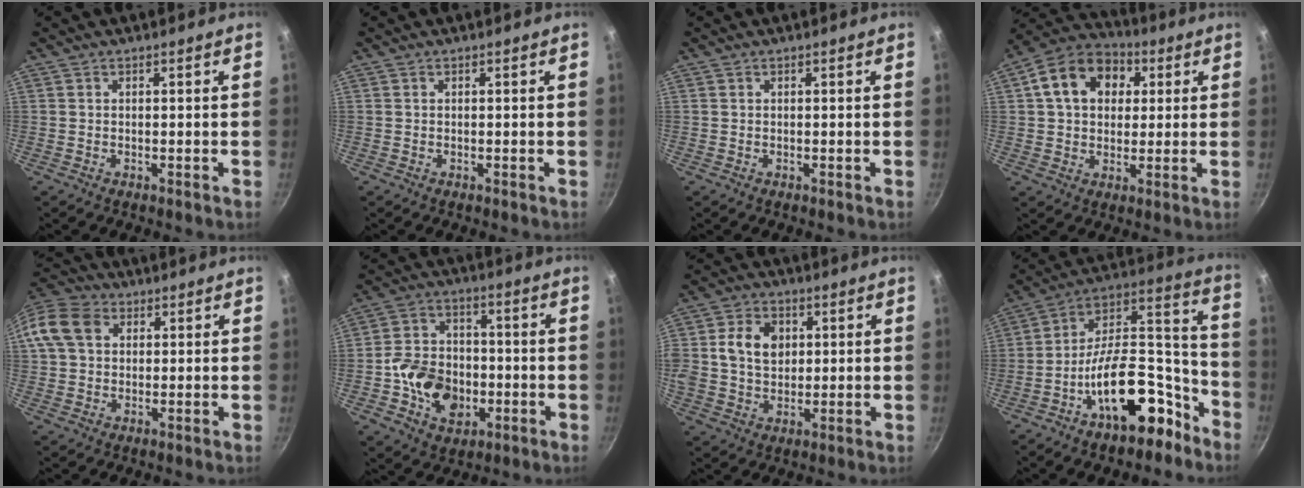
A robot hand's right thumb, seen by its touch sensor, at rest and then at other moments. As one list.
[{"total": 0.0}, {"total": 0.0}, {"total": 14.3, "force": [3.9, 10.7, 8.6], "torque": [-0.122, 0.021, 0.048]}, {"total": 10.8, "force": [2.7, 8.4, 6.3], "torque": [-0.109, 0.019, 0.033]}, {"total": 13.4, "force": [-3.3, 10.3, 7.9], "torque": [-0.107, 0.027, -0.058]}, {"total": 10.3, "force": [1.9, 7.8, 6.4], "torque": [-0.102, 0.006, 0.027]}, {"total": 21.3, "force": [-11.2, 10.4, 14.8], "torque": [-0.169, 0.112, -0.176]}]